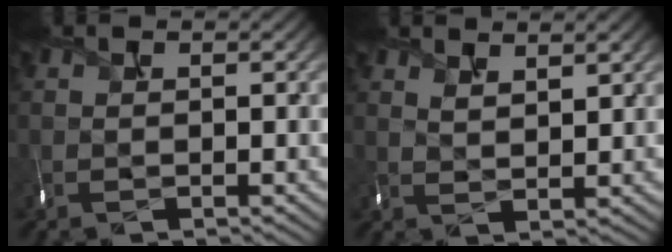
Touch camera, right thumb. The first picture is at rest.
{"total": 2.5, "force": [2.2, 0.5, 1.1], "torque": [-0.013, -0.010, 0.044]}